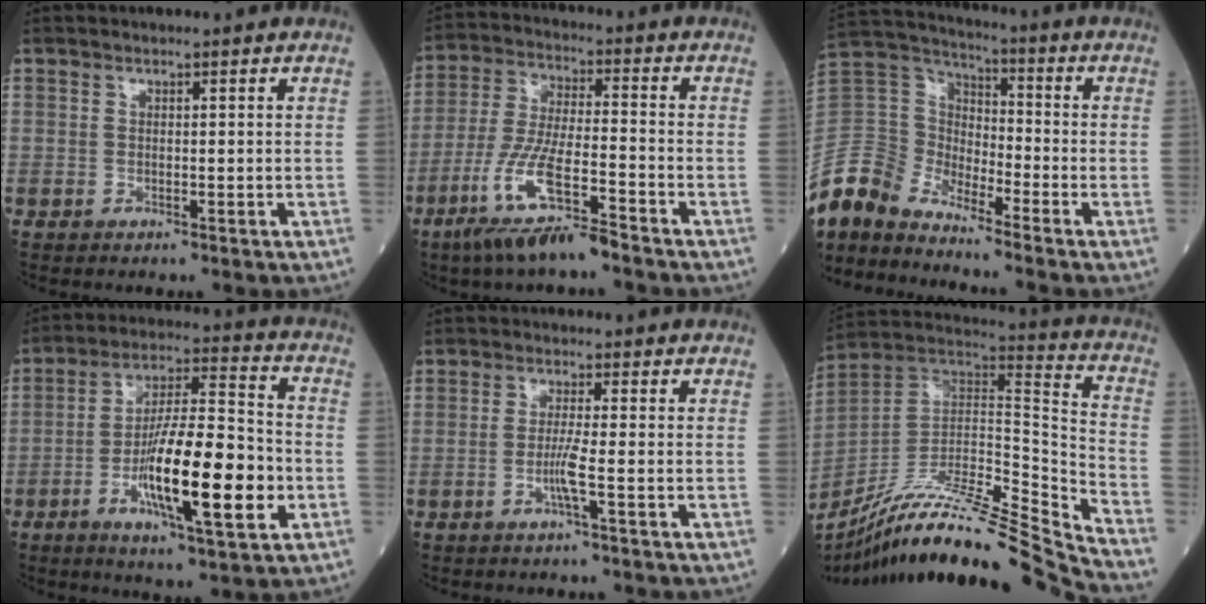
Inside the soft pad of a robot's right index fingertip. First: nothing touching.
{"total": 11.2, "force": [-7.2, 0.8, 8.6], "torque": [-0.178, -0.026, -0.139]}
{"total": 14.1, "force": [-13.0, 4.2, 3.5], "torque": [-0.091, 0.047, -0.263]}
{"total": 17.2, "force": [-4.8, 2.6, 16.3], "torque": [-0.289, -0.006, -0.080]}
{"total": 3.3, "force": [-1.2, -0.7, 3.0], "torque": [-0.061, -0.005, -0.027]}
{"total": 27.2, "force": [-23.9, -1.3, 12.9], "torque": [-0.192, -0.025, -0.392]}